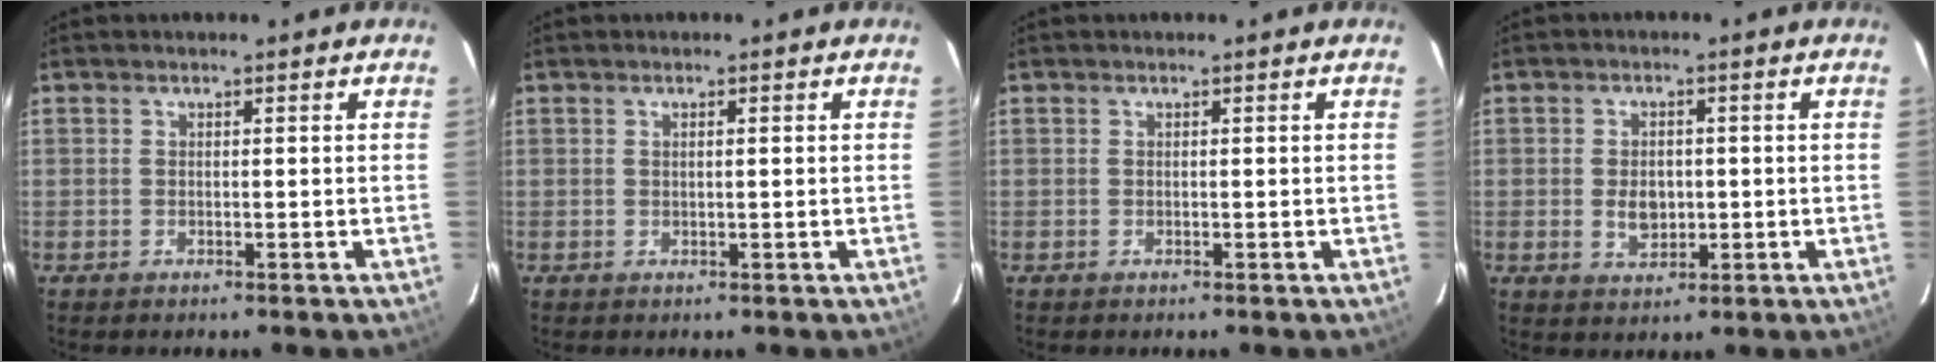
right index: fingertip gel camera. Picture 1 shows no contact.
{"total": 0.7, "force": [0.2, 0.1, 0.6], "torque": [-0.012, 0.004, 0.005]}
{"total": 0.0}
{"total": 4.8, "force": [-0.5, 3.3, 3.4], "torque": [-0.061, -0.001, -0.004]}